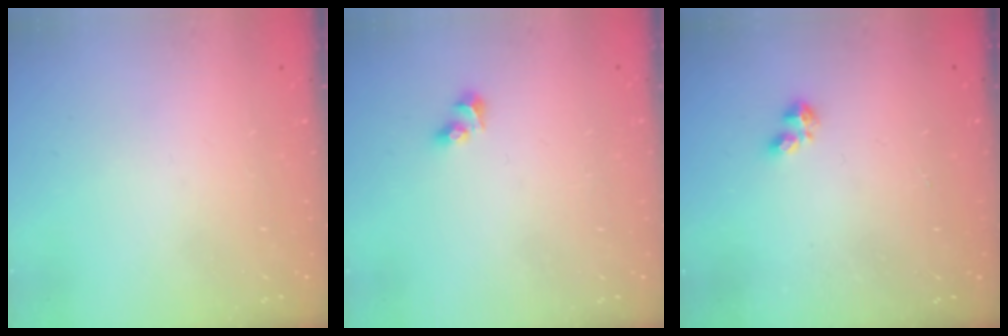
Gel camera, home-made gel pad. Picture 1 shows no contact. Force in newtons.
{"total": 4.5, "press": 4.0, "slide": 2.0}
{"total": 2.2, "press": 2.2, "slide": 0.4}